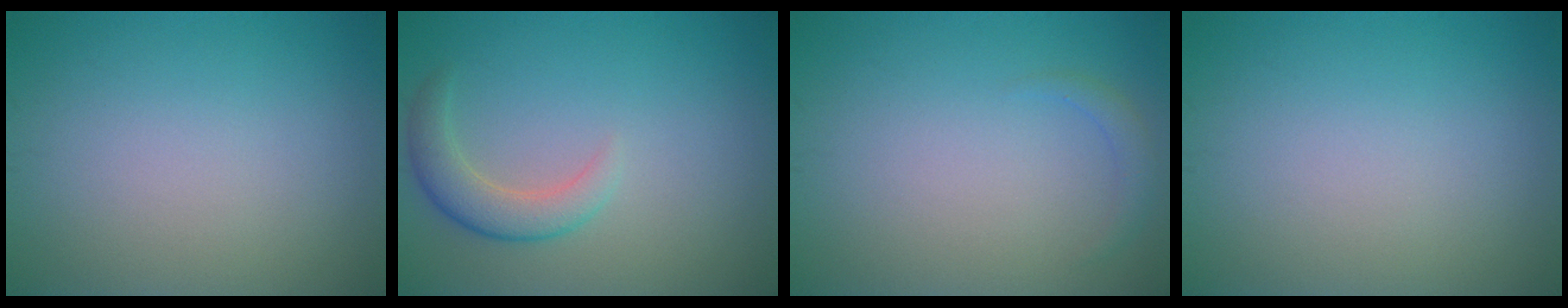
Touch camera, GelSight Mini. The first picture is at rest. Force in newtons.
{"total": 3.0, "press": 3.0, "slide": 0.4}
{"total": 1.1, "press": 1.1, "slide": 0.1}
{"total": 0.0}